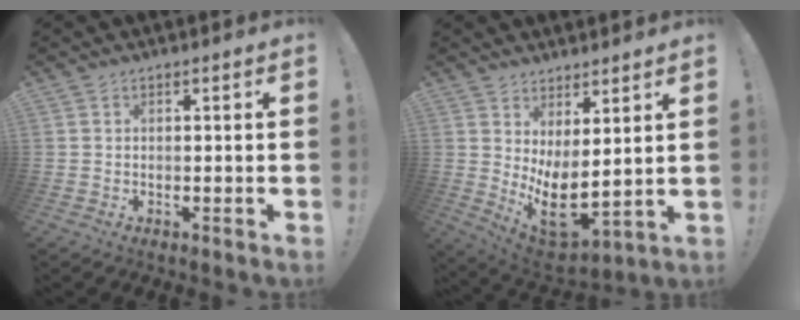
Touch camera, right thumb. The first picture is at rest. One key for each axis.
{"total": 10.6, "fx": 1.4, "fy": 5.1, "fz": 9.1, "tx": -0.131, "ty": -0.039, "tz": 0.037}